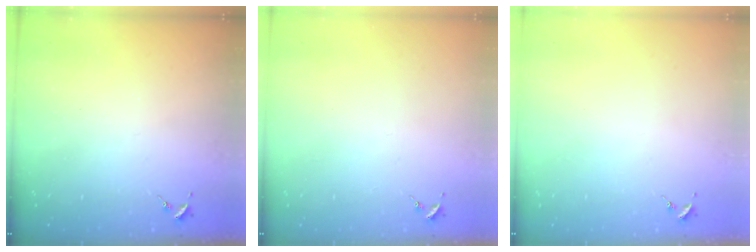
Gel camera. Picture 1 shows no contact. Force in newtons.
{"total": 0.0}
{"total": 0.0}